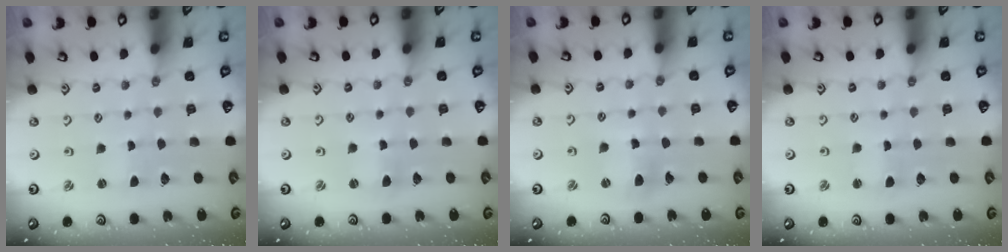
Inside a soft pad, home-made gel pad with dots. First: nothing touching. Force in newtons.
{"total": 2.3, "press": 2.3, "slide": 0.3}
{"total": 6.9, "press": 6.8, "slide": 1.2}
{"total": 0.9, "press": 0.9, "slide": 0.3}